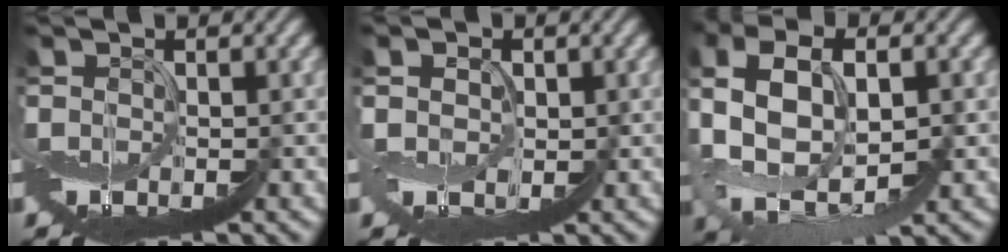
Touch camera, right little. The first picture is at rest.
{"total": 2.2, "force": [1.9, 1.1, 0.4], "torque": [-0.008, 0.006, 0.030]}
{"total": 6.4, "force": [0.7, 3.7, 5.2], "torque": [-0.138, 0.014, 0.010]}